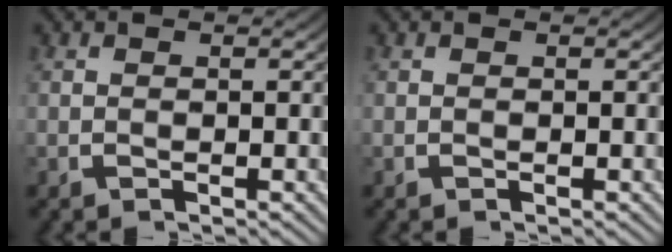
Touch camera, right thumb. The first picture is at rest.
{"total": 0.0}